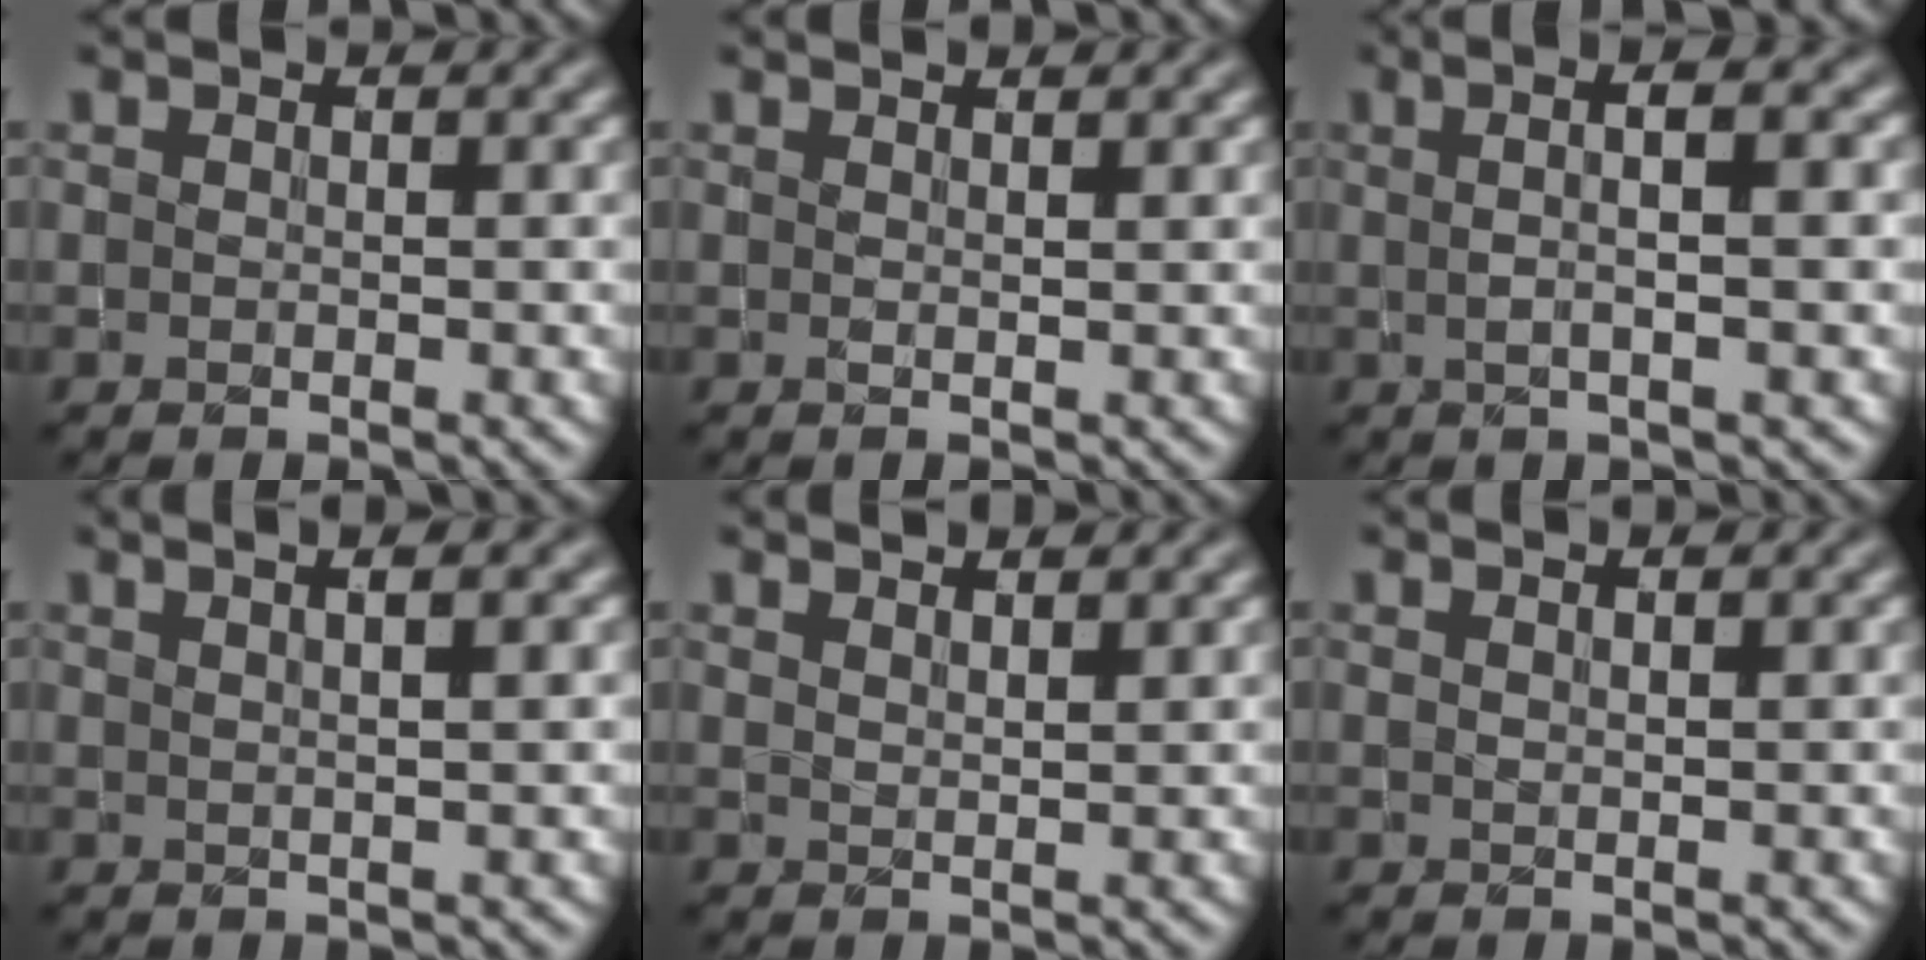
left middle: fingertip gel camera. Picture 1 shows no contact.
{"total": 1.8, "force": [1.3, 0.6, 1.1], "torque": [-0.008, -0.004, 0.003]}
{"total": 5.1, "force": [1.0, 1.4, 4.8], "torque": [-0.062, 0.008, -0.002]}
{"total": 5.6, "force": [2.9, 2.4, 4.1], "torque": [-0.020, 0.040, 0.006]}
{"total": 2.6, "force": [2.3, 0.7, 1.1], "torque": [0.004, 0.007, 0.014]}
{"total": 1.1, "force": [0.8, 0.3, 0.6], "torque": [-0.004, -0.003, 0.008]}